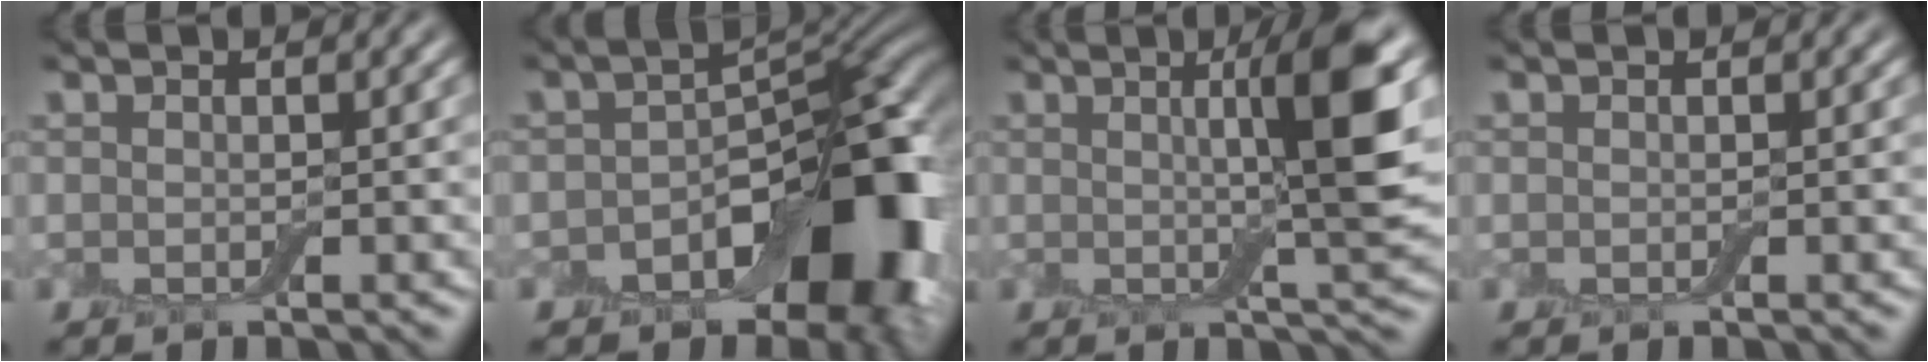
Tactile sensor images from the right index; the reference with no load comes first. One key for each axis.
{"total": 12.3, "fx": -5.7, "fy": 7.0, "fz": 8.4, "tx": -0.091, "ty": -0.008, "tz": -0.099}
{"total": 7.0, "fx": 1.6, "fy": 0.7, "fz": 6.8, "tx": -0.093, "ty": 0.004, "tz": 0.024}
{"total": 0.0}